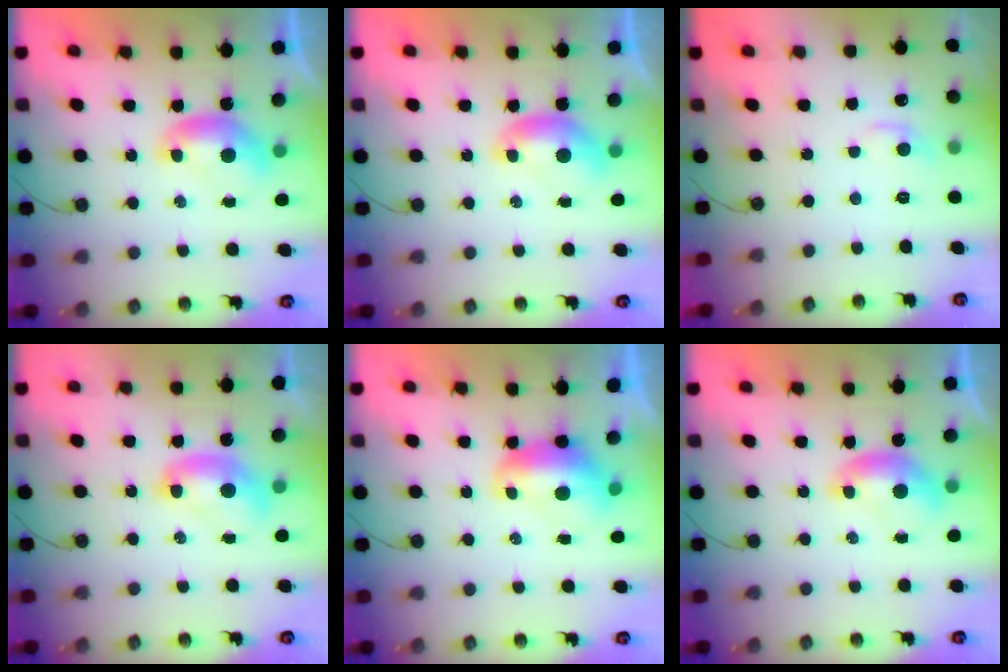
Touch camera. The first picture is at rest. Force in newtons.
{"total": 0.0}
{"total": 1.6, "press": 1.3, "slide": 0.8}
{"total": 2.0, "press": 2.0, "slide": 0.2}
{"total": 1.8, "press": 1.6, "slide": 0.8}
{"total": 0.0}